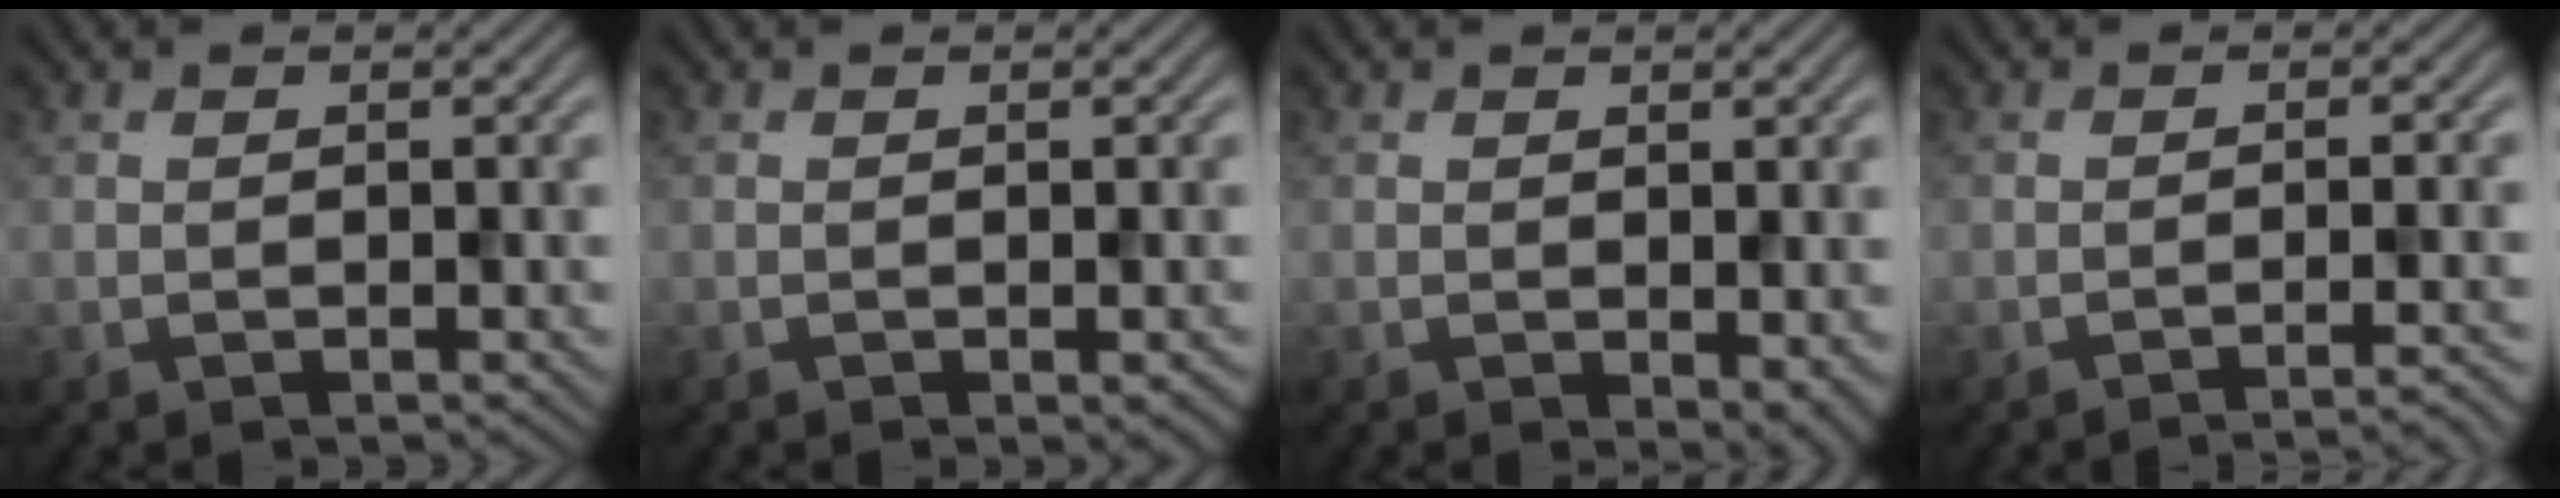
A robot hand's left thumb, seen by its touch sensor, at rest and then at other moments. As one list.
[{"total": 0.9, "force": [-0.4, 0.2, 0.8], "torque": [-0.013, -0.006, -0.003]}, {"total": 2.7, "force": [-0.4, 1.4, 2.3], "torque": [-0.032, -0.009, -0.003]}, {"total": 2.9, "force": [-2.0, 0.4, 2.1], "torque": [-0.020, 0.007, -0.041]}]